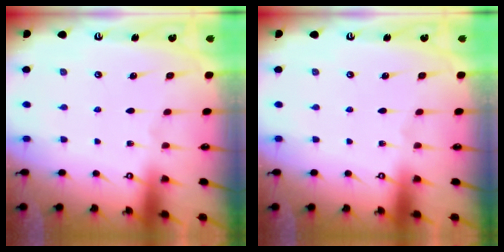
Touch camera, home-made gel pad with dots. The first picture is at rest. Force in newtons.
{"total": 0.0}